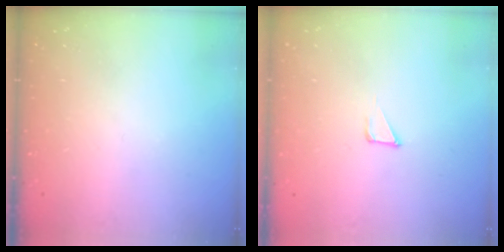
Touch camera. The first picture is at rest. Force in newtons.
{"total": 2.9, "press": 2.9, "slide": 0.3}